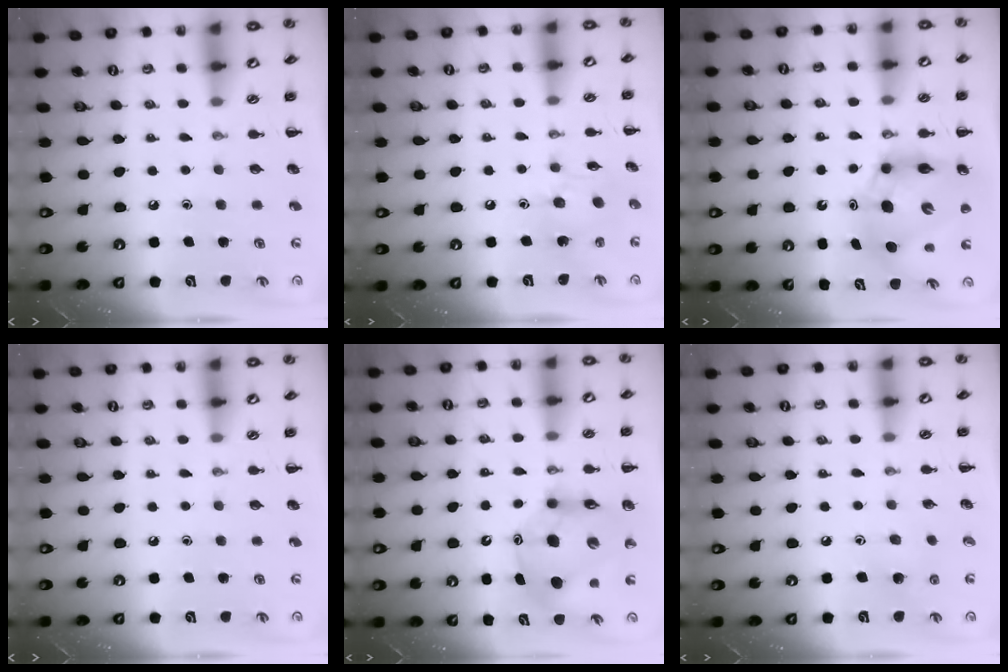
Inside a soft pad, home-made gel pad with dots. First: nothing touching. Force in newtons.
{"total": 6.9, "press": 6.9, "slide": 0.5}
{"total": 13.5, "press": 12.9, "slide": 3.9}
{"total": 0.0}
{"total": 13.1, "press": 12.5, "slide": 3.8}
{"total": 5.0, "press": 4.9, "slide": 0.7}